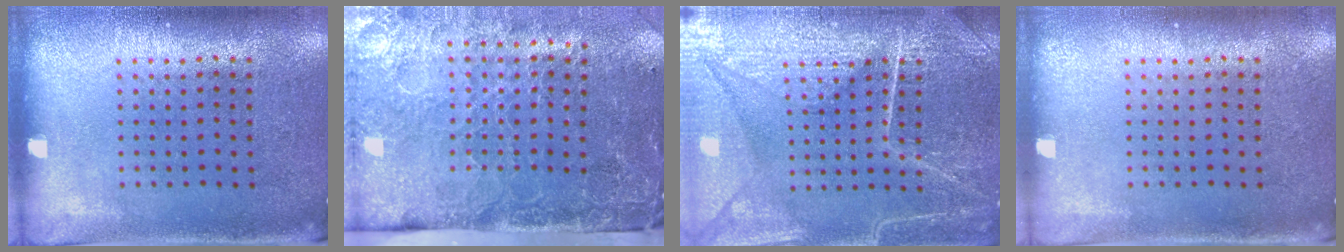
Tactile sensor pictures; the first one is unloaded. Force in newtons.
{"total": 4.6, "press": 3.6, "slide": 2.9}
{"total": 7.1, "press": 7.1, "slide": 1.0}
{"total": 0.0}